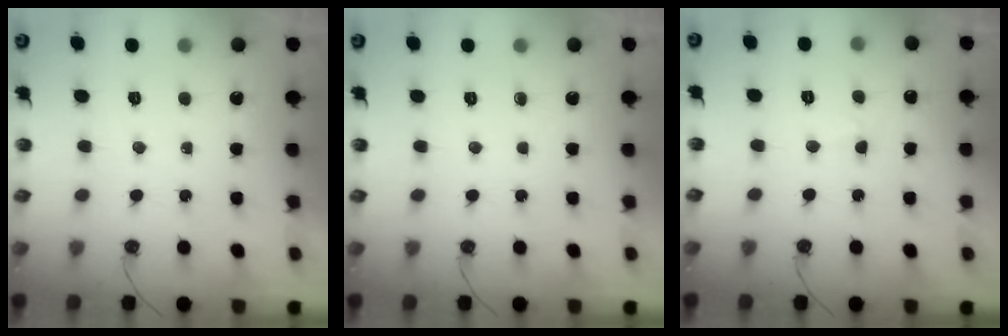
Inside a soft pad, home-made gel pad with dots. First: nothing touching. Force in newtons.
{"total": 0.0}
{"total": 2.7, "press": 2.0, "slide": 1.8}